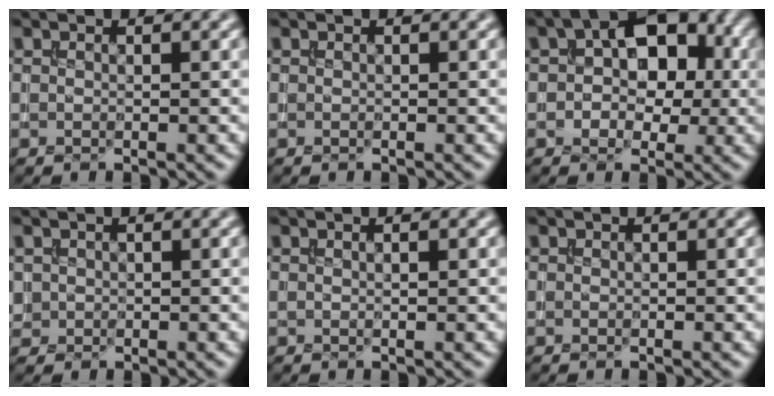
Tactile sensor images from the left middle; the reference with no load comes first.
{"total": 0.0}
{"total": 7.6, "force": [1.1, 4.8, 5.7], "torque": [-0.068, 0.015, 0.010]}
{"total": 0.8, "force": [0.1, 0.8, 0.0], "torque": [0.002, -0.004, 0.011]}
{"total": 0.9, "force": [0.4, 0.3, 0.7], "torque": [-0.003, -0.007, 0.006]}
{"total": 0.0}